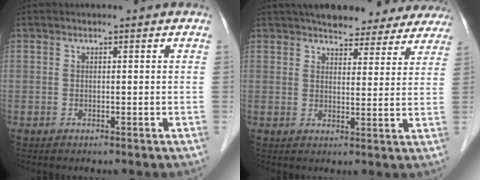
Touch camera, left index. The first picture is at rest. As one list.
[{"total": 18.3, "force": [16.1, 5.7, 6.4], "torque": [-0.075, 0.018, 0.191]}]